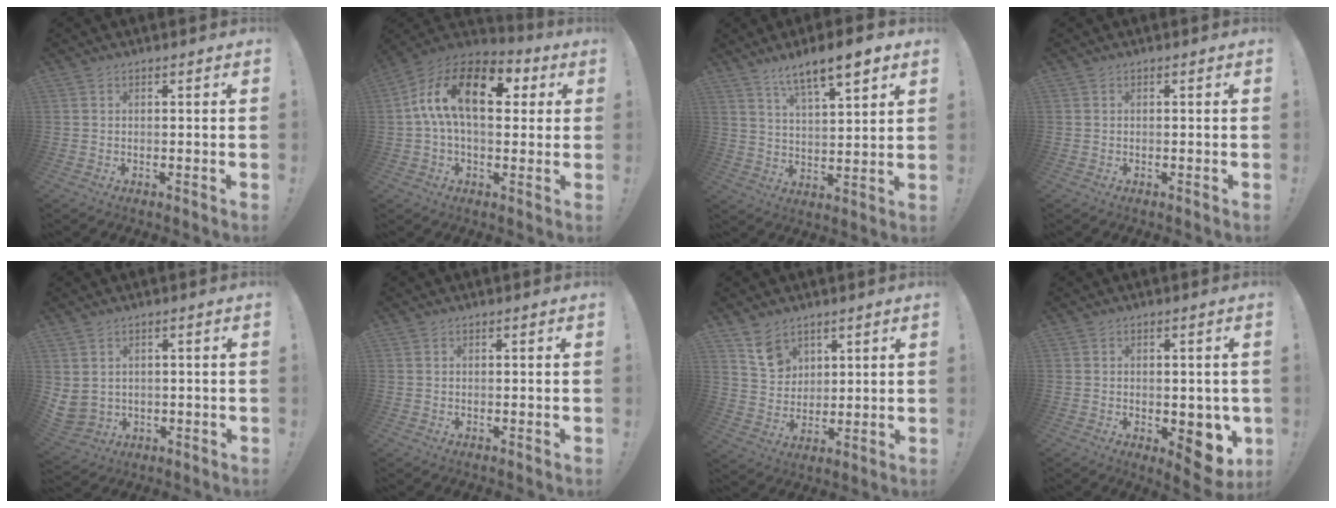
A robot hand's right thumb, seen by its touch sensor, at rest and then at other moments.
{"total": 18.1, "force": [4.1, 9.7, 14.7], "torque": [-0.256, 0.008, 0.064]}
{"total": 10.4, "force": [7.8, 2.3, 6.6], "torque": [-0.114, -0.041, 0.133]}
{"total": 0.0}
{"total": 4.6, "force": [2.4, 3.6, 1.5], "torque": [-0.028, -0.012, 0.048]}
{"total": 0.0}
{"total": 8.8, "force": [5.7, 6.2, 2.4], "torque": [-0.032, -0.037, 0.113]}
{"total": 8.1, "force": [-2.2, 5.0, 5.9], "torque": [-0.043, 0.007, -0.027]}